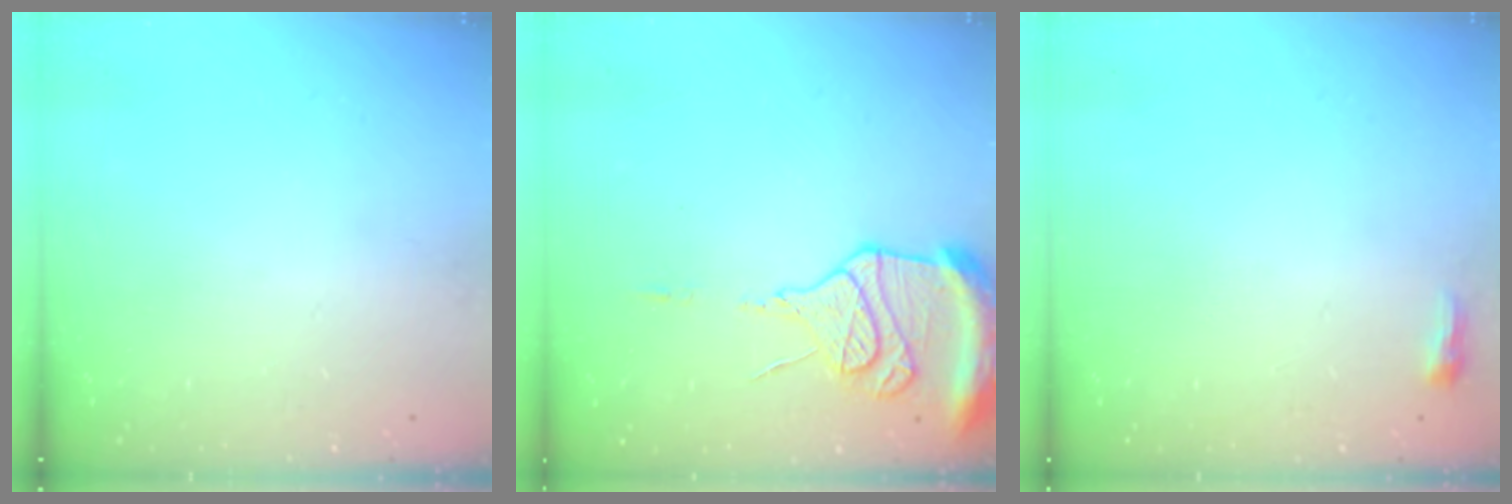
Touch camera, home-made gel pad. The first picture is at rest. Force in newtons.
{"total": 15.9, "press": 15.8, "slide": 1.9}
{"total": 2.9, "press": 2.8, "slide": 0.8}